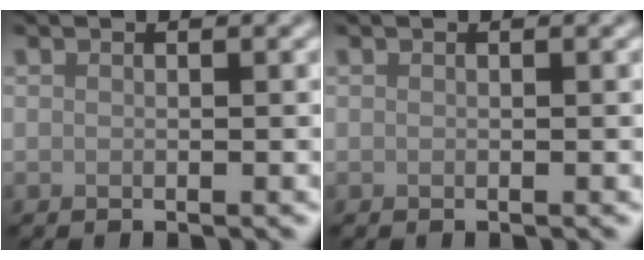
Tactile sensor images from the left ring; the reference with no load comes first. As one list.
[{"total": 0.0}]